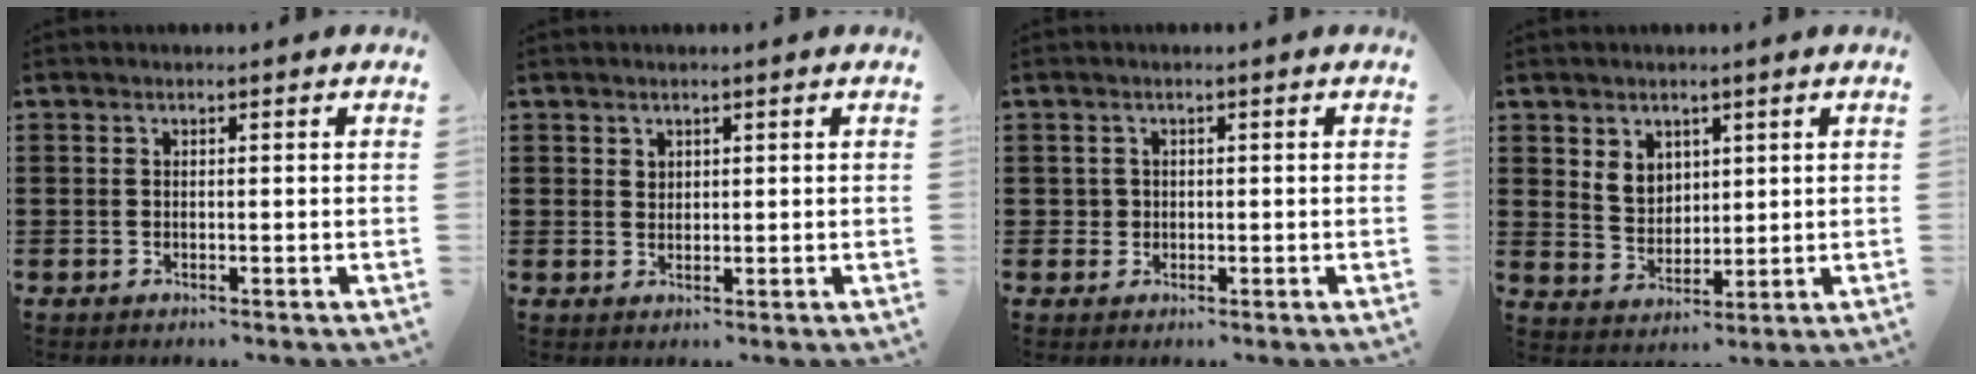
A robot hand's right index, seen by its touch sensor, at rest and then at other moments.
{"total": 1.4, "force": [1.0, 0.9, 0.2], "torque": [-0.004, 0.003, 0.020]}
{"total": 1.2, "force": [0.1, 1.2, 0.2], "torque": [-0.008, 0.005, 0.000]}
{"total": 4.4, "force": [2.6, 3.4, 1.1], "torque": [-0.028, 0.008, 0.047]}